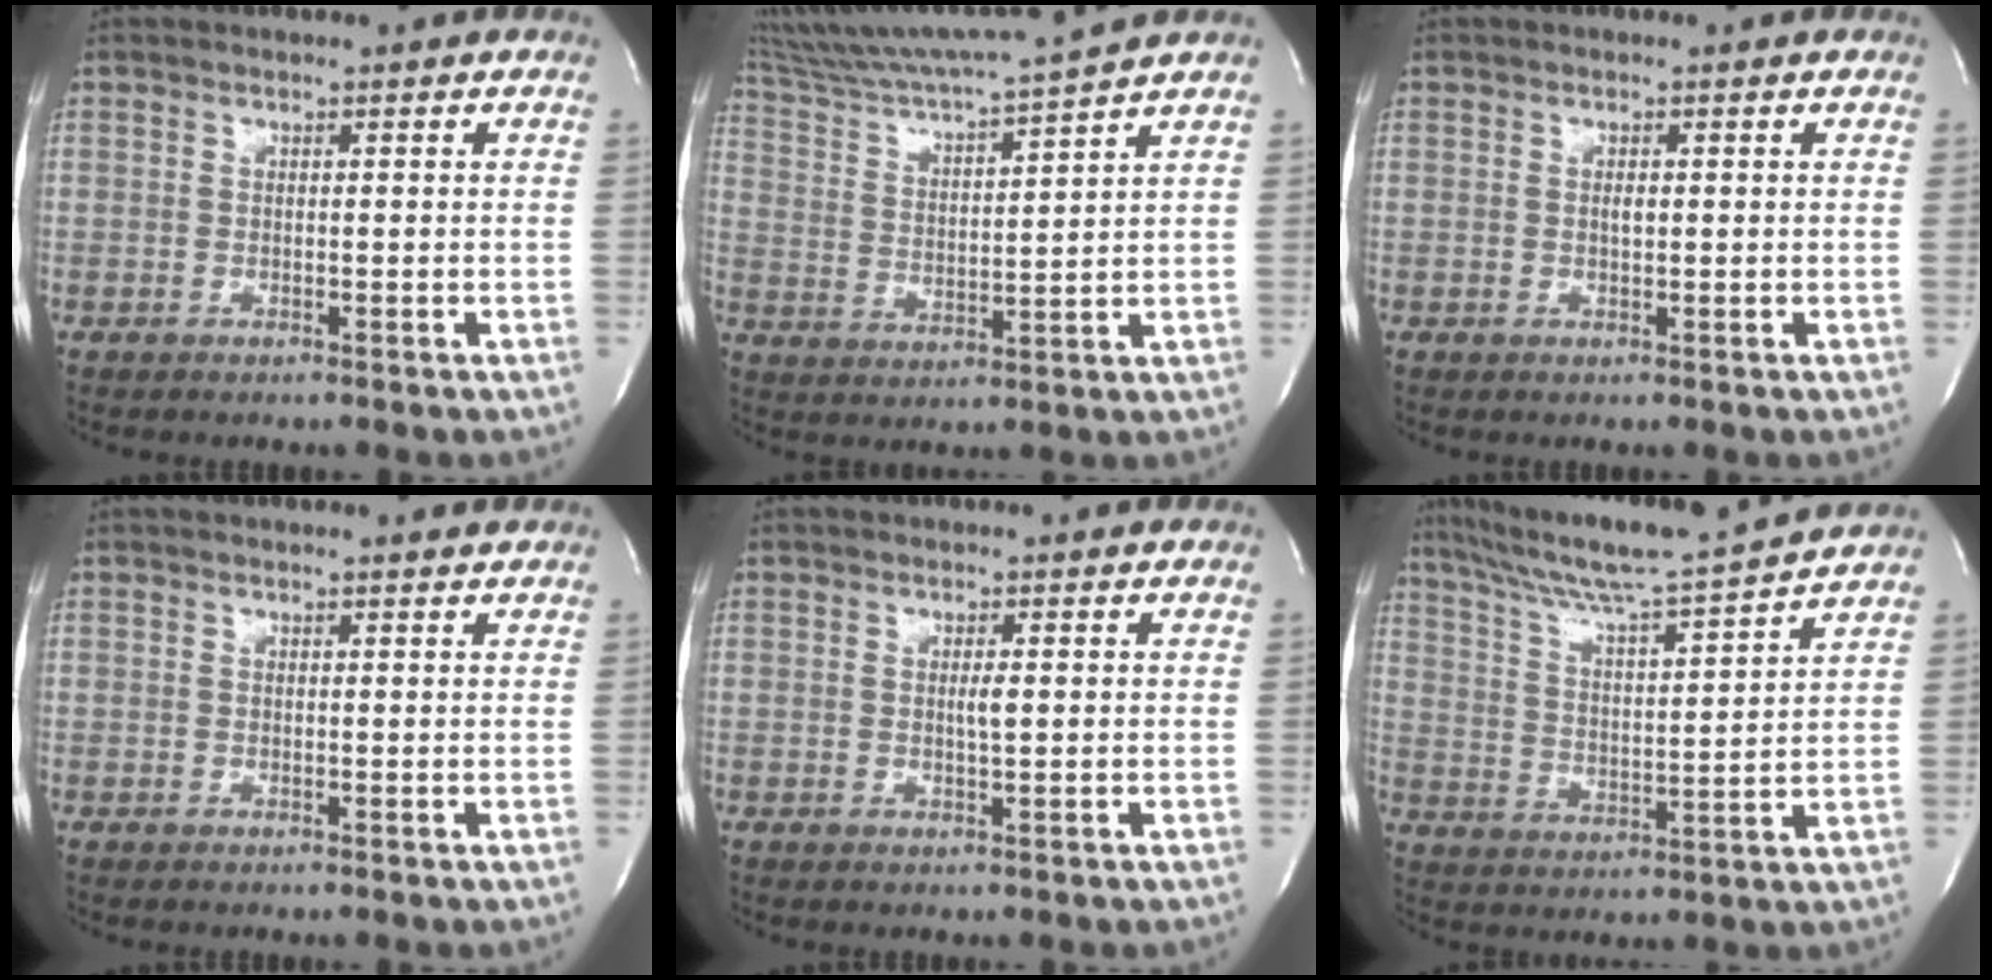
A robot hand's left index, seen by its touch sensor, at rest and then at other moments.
{"total": 13.7, "force": [12.5, -2.3, 5.2], "torque": [-0.103, -0.017, 0.206]}
{"total": 0.8, "force": [0.2, 0.2, 0.8], "torque": [-0.016, -0.003, 0.003]}
{"total": 1.7, "force": [1.7, -0.1, 0.3], "torque": [-0.011, 0.000, 0.017]}
{"total": 1.4, "force": [0.2, 0.0, 1.4], "torque": [-0.031, -0.003, 0.004]}
{"total": 16.2, "force": [14.7, -1.5, 6.7], "torque": [-0.126, -0.010, 0.232]}